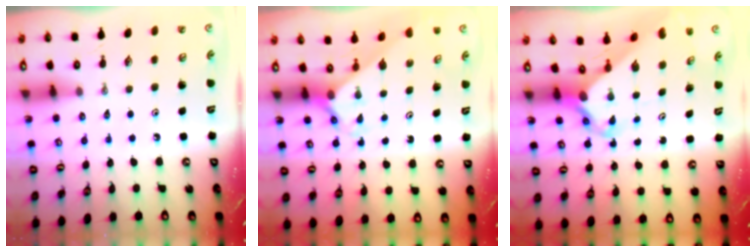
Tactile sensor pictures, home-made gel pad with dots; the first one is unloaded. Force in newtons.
{"total": 2.0, "press": 2.0, "slide": 0.1}
{"total": 3.9, "press": 3.9, "slide": 0.3}